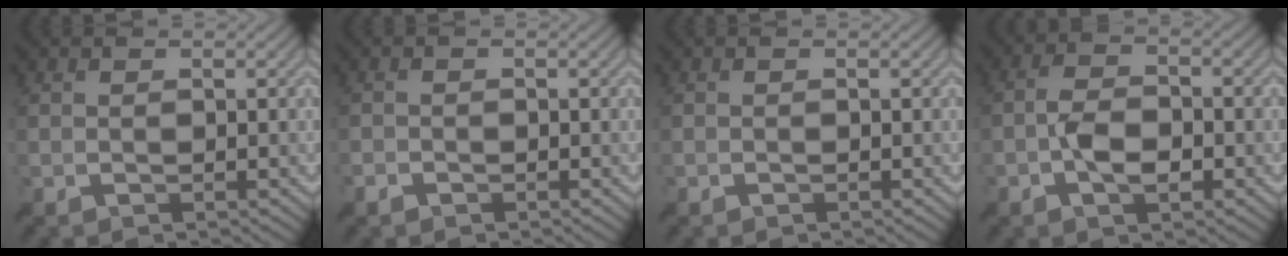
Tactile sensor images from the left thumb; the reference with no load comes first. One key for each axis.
{"total": 1.1, "fx": -0.9, "fy": 0.5, "fz": 0.3, "tx": -0.008, "ty": 0.001, "tz": -0.020}
{"total": 0.0}
{"total": 4.8, "fx": -1.6, "fy": 2.1, "fz": 4.0, "tx": -0.084, "ty": 0.006, "tz": -0.038}